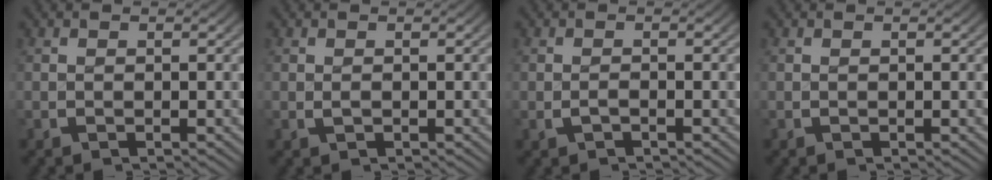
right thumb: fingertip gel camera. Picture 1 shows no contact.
{"total": 0.0}
{"total": 0.8, "force": [-0.7, 0.2, 0.2], "torque": [-0.014, -0.005, -0.009]}
{"total": 0.0}